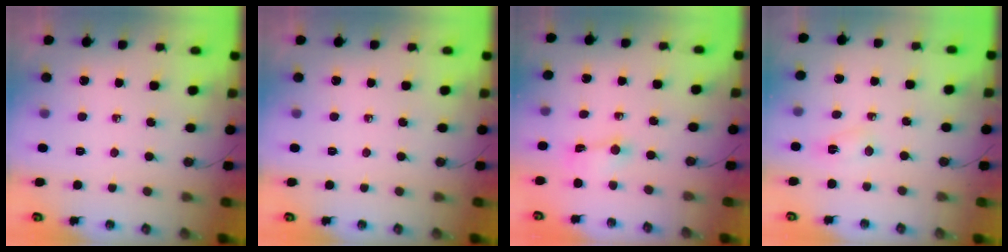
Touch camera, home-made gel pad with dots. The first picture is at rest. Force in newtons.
{"total": 0.0}
{"total": 1.8, "press": 1.7, "slide": 0.5}
{"total": 2.3, "press": 2.2, "slide": 0.6}